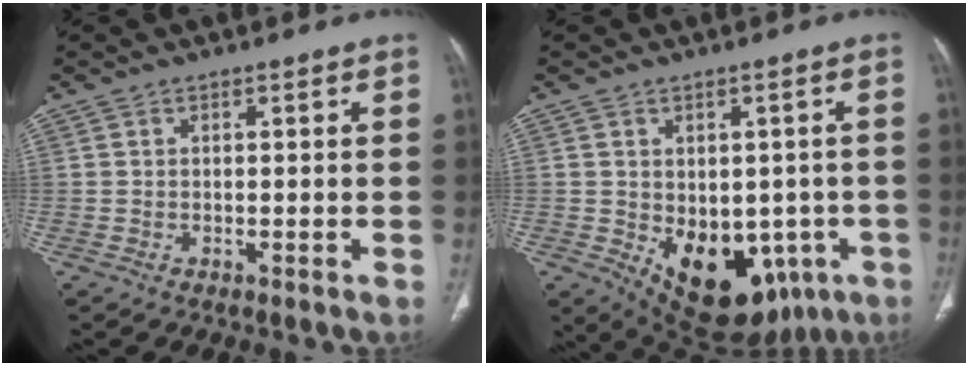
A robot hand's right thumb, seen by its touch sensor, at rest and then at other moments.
{"total": 16.8, "force": [-5.3, 11.1, 11.4], "torque": [-0.134, 0.001, -0.046]}